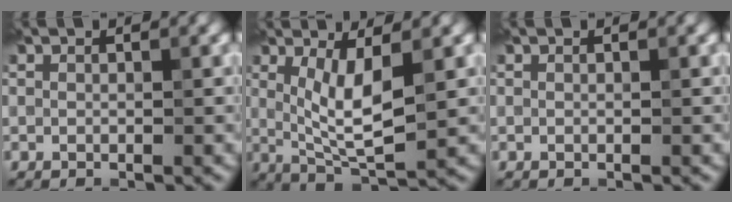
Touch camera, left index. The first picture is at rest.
{"total": 5.1, "force": [0.8, 1.4, 4.8], "torque": [-0.090, -0.012, 0.021]}
{"total": 0.0}